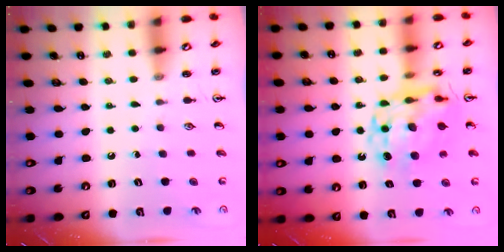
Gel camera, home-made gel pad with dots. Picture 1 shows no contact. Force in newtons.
{"total": 12.6, "press": 12.6, "slide": 1.1}